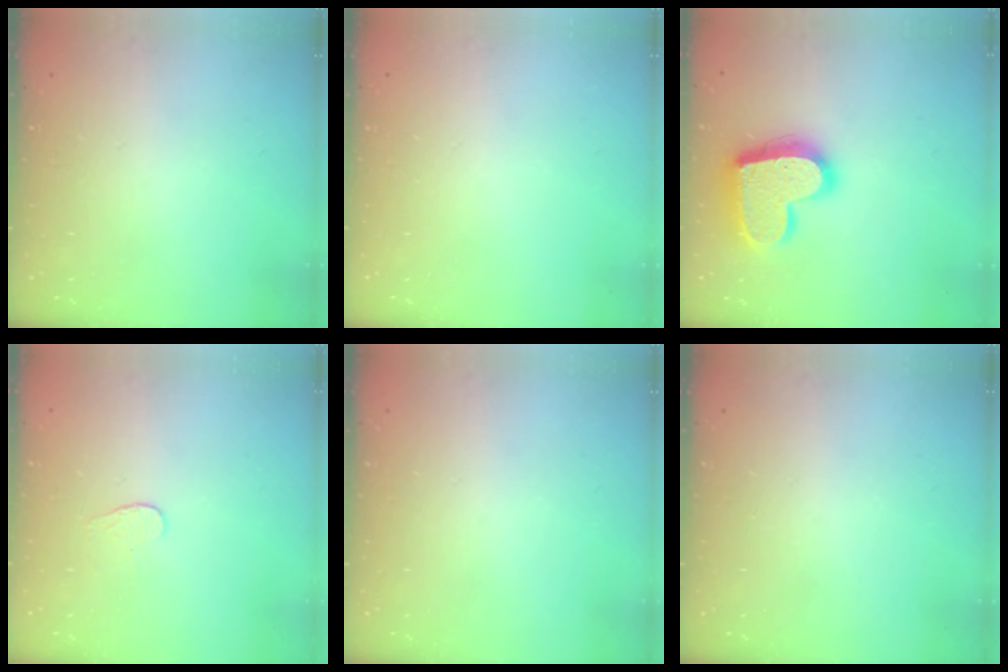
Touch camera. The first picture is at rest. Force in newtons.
{"total": 0.0}
{"total": 19.1, "press": 19.0, "slide": 1.3}
{"total": 3.4, "press": 3.4, "slide": 0.3}
{"total": 0.0}
{"total": 0.0}